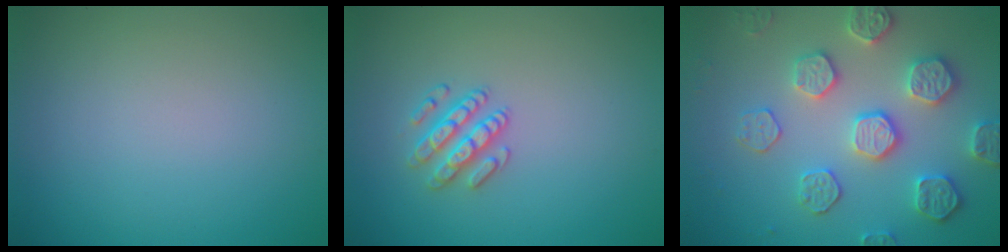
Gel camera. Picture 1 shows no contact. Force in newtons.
{"total": 2.5, "press": 2.5, "slide": 0.4}
{"total": 5.0, "press": 4.8, "slide": 1.4}